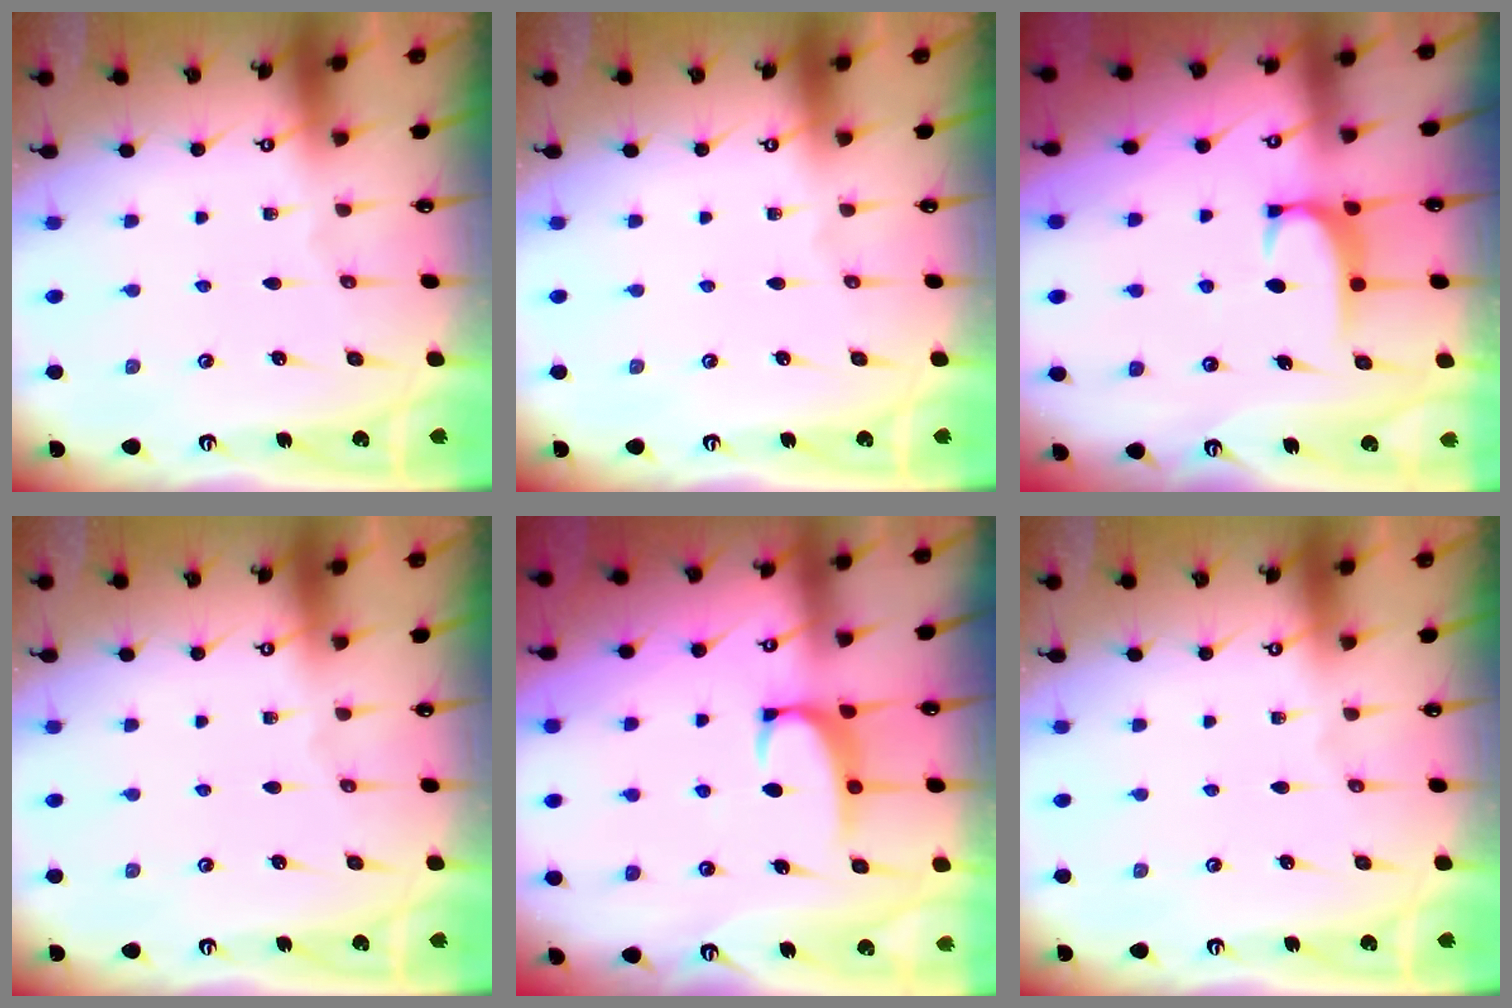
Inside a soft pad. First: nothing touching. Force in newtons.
{"total": 0.0}
{"total": 1.7, "press": 1.6, "slide": 0.5}
{"total": 0.0}
{"total": 2.3, "press": 2.2, "slide": 0.6}
{"total": 0.0}